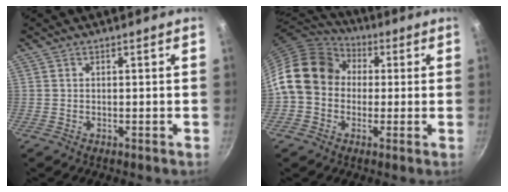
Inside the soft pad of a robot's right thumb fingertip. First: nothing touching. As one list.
[{"total": 14.9, "force": [1.3, 12.4, 8.2], "torque": [-0.119, 0.034, 0.006]}]